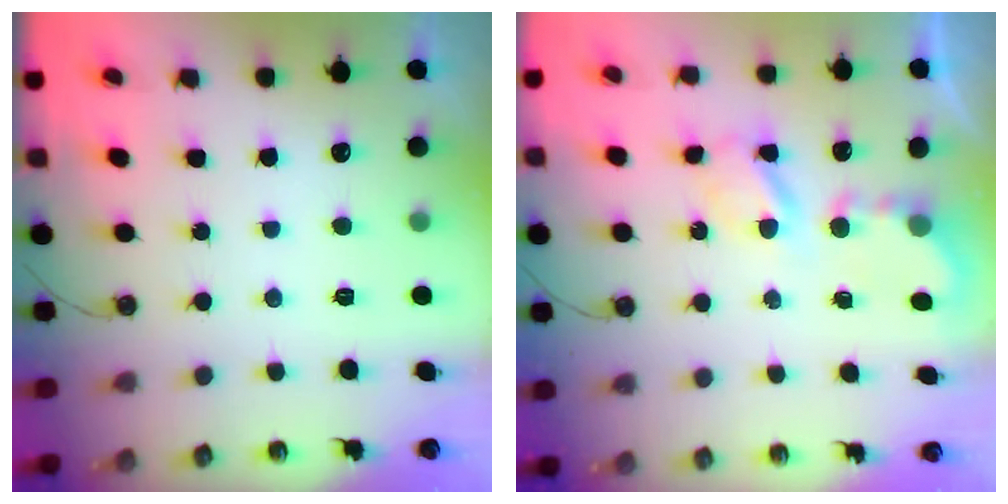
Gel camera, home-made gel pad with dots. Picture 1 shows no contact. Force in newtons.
{"total": 5.8, "press": 5.8, "slide": 0.3}